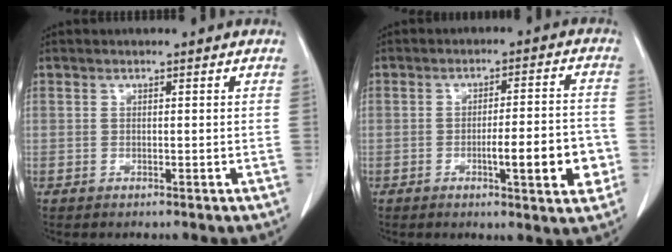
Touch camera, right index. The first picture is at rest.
{"total": 9.3, "force": [-2.8, 1.3, 8.8], "torque": [-0.122, 0.006, -0.035]}